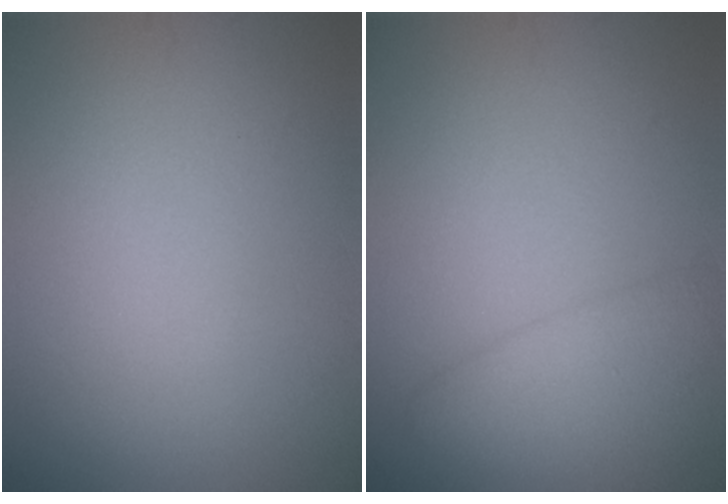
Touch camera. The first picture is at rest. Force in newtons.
{"total": 3.3, "press": 3.3, "slide": 0.2}